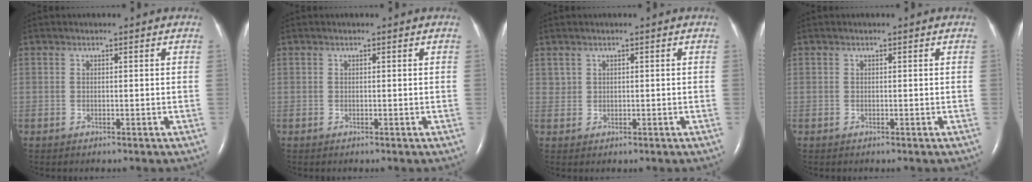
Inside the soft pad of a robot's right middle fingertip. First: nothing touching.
{"total": 0.0}
{"total": 1.0, "force": [0.7, 0.7, 0.0], "torque": [0.007, 0.004, 0.012]}
{"total": 0.0}